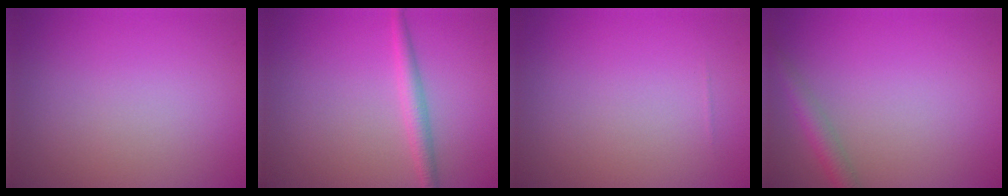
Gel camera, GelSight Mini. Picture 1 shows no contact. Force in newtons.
{"total": 2.0, "press": 2.0, "slide": 0.1}
{"total": 0.0}
{"total": 2.2, "press": 2.2, "slide": 0.1}